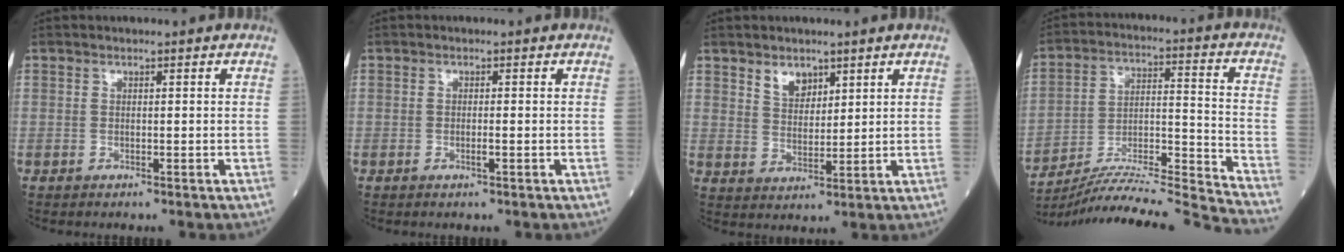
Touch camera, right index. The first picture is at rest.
{"total": 0.9, "force": [-0.3, 0.0, 0.9], "torque": [-0.016, -0.001, -0.004]}
{"total": 4.0, "force": [2.7, 2.3, 1.9], "torque": [-0.034, -0.001, 0.056]}
{"total": 21.6, "force": [-20.7, -2.6, 5.8], "torque": [-0.101, 0.001, -0.328]}